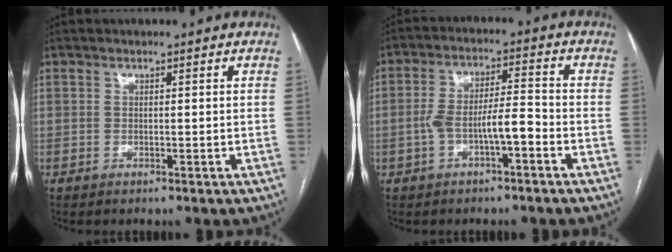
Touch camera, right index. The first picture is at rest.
{"total": 6.7, "force": [-2.4, 1.6, 6.0], "torque": [-0.118, 0.024, -0.038]}